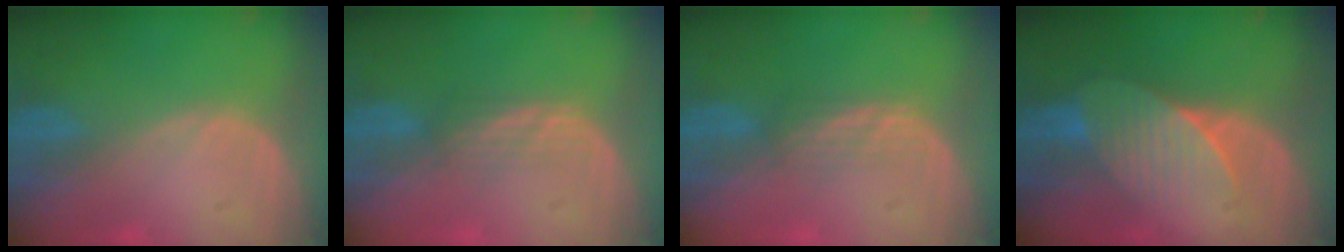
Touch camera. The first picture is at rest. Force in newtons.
{"total": 2.3, "press": 2.2, "slide": 0.5}
{"total": 2.3, "press": 2.2, "slide": 0.5}
{"total": 7.0, "press": 6.6, "slide": 2.3}